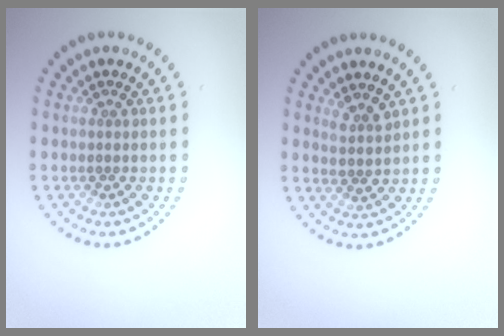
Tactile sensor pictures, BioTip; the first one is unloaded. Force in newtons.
{"total": 1.8, "press": 1.5, "slide": 1.1}